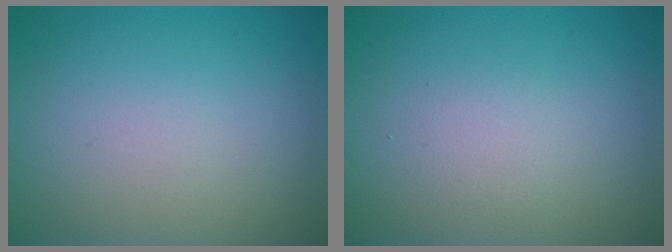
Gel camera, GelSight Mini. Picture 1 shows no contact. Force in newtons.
{"total": 1.3, "press": 1.3, "slide": 0.0}